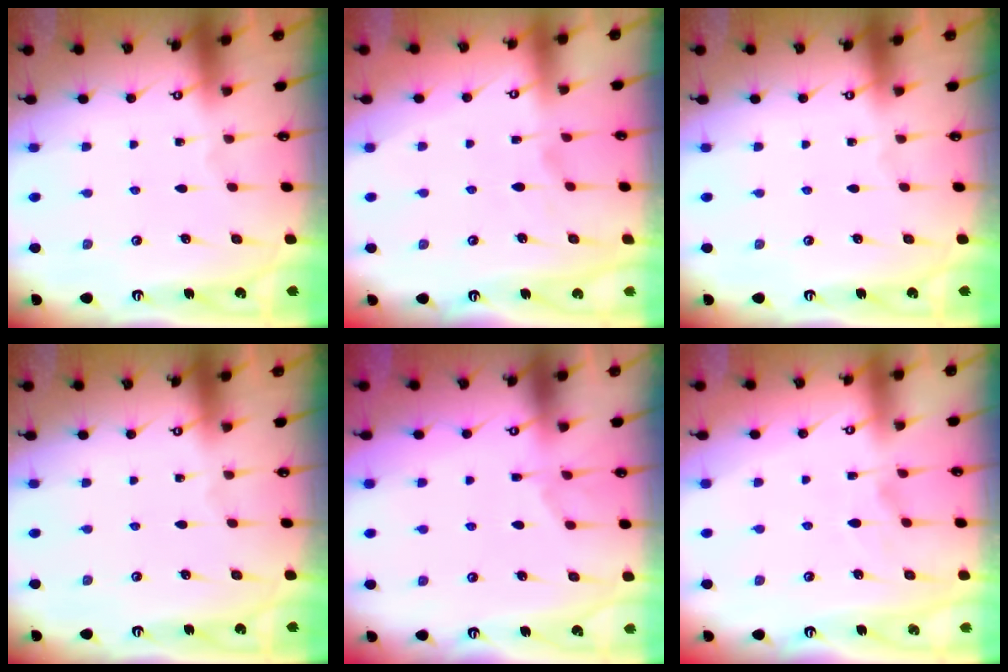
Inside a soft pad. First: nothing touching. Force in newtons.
{"total": 1.1, "press": 0.4, "slide": 1.1}
{"total": 0.0}
{"total": 0.0}
{"total": 2.3, "press": 2.0, "slide": 1.2}
{"total": 2.8, "press": 2.5, "slide": 1.2}